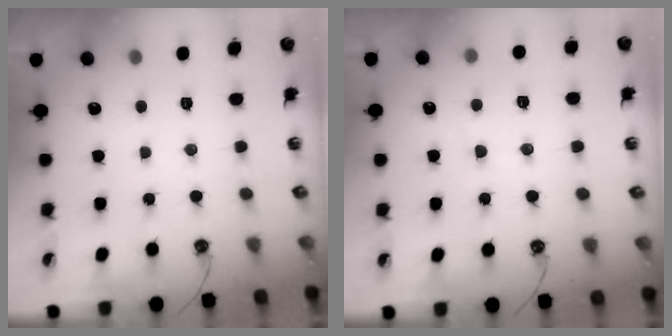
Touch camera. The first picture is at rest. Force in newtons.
{"total": 2.2, "press": 2.2, "slide": 0.5}